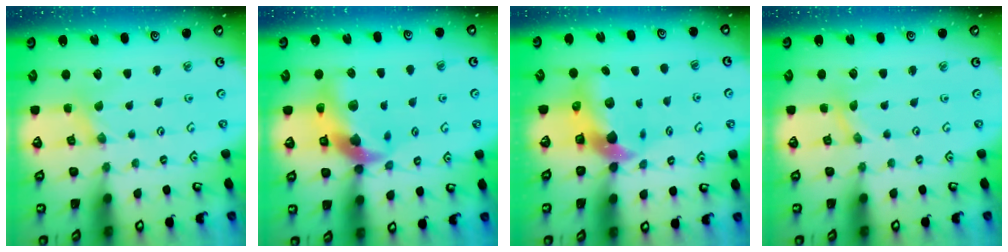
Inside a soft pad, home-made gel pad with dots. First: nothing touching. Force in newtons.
{"total": 14.0, "press": 13.9, "slide": 1.9}
{"total": 8.6, "press": 8.5, "slide": 1.5}
{"total": 0.0}